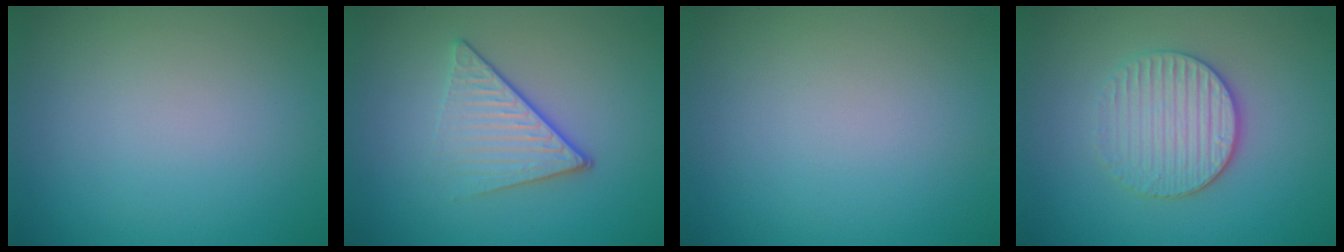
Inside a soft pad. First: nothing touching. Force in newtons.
{"total": 4.2, "press": 2.9, "slide": 3.1}
{"total": 0.0}
{"total": 3.7, "press": 3.3, "slide": 1.7}